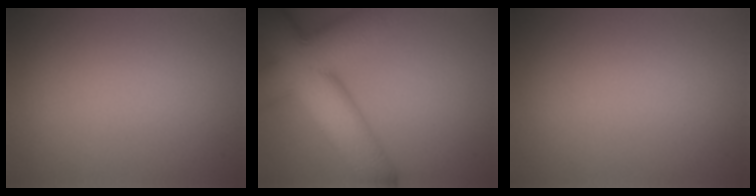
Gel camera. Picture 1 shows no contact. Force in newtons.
{"total": 12.9, "press": 12.9, "slide": 0.7}
{"total": 0.0}